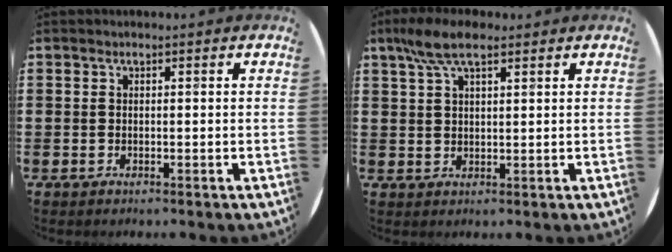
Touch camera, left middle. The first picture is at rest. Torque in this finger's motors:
{"motor_torque": [1.13, -1.01, 0.20, 0.15]}